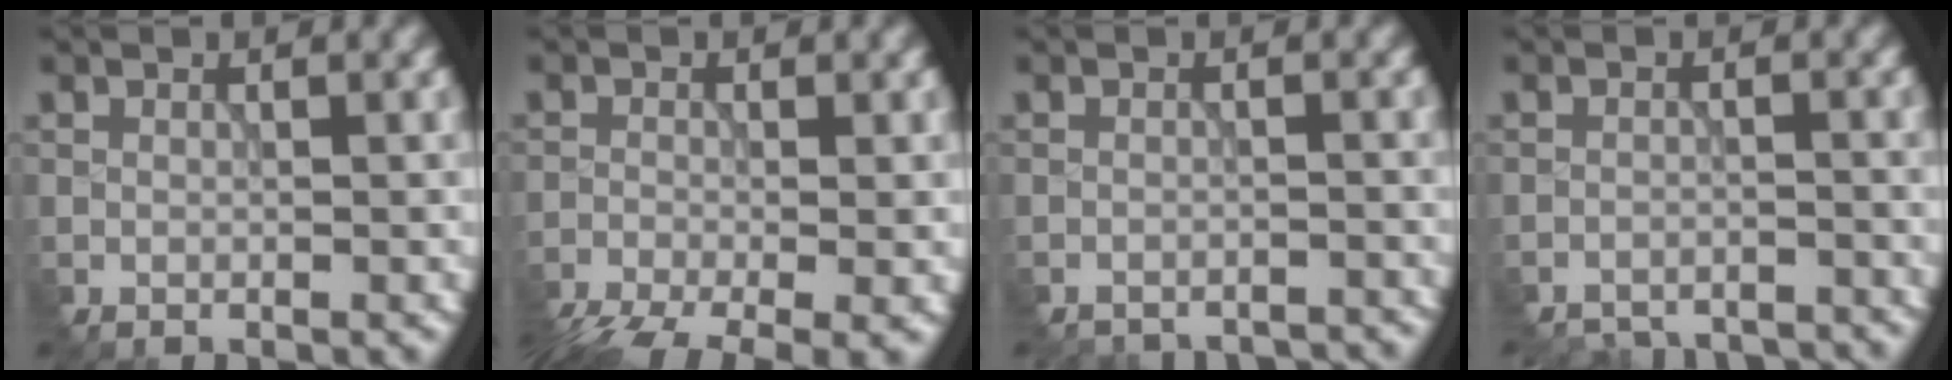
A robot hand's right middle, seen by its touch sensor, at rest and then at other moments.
{"total": 7.4, "force": [-5.1, 2.4, 4.8], "torque": [-0.085, -0.031, -0.074]}
{"total": 5.7, "force": [-5.6, 0.8, 0.5], "torque": [0.005, 0.002, -0.069]}
{"total": 8.8, "force": [-8.6, 1.4, 0.3], "torque": [0.013, 0.008, -0.106]}